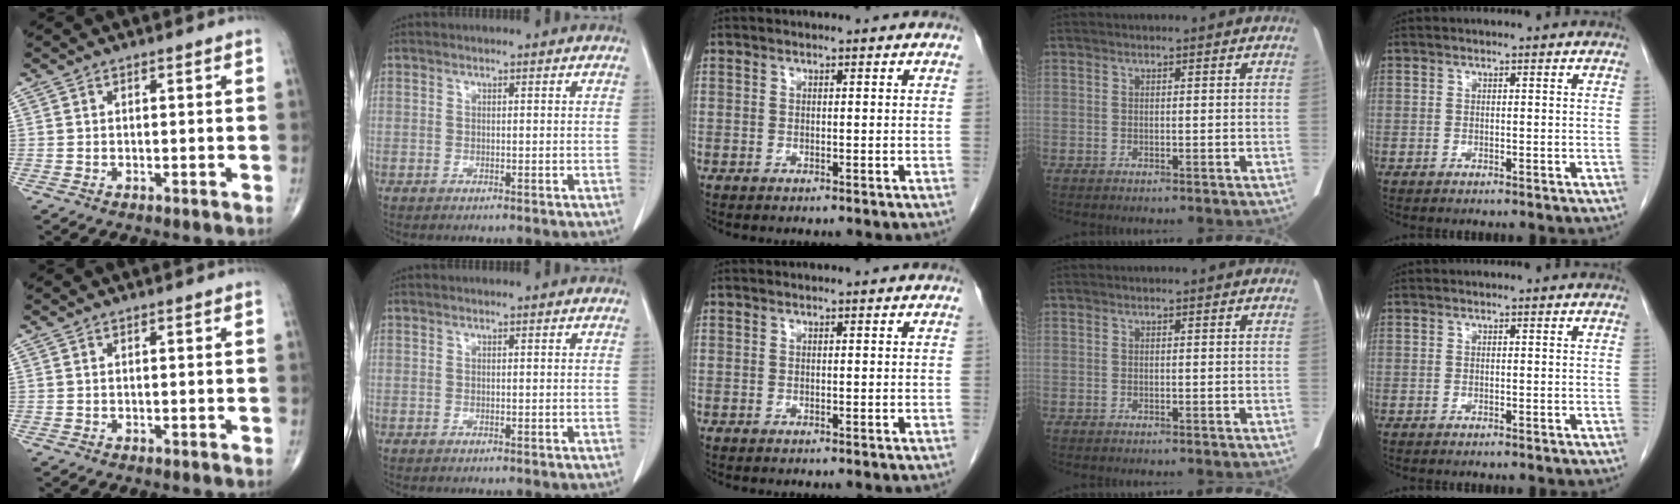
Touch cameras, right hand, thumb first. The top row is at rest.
{}